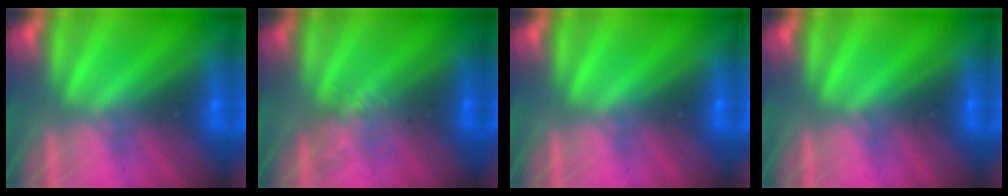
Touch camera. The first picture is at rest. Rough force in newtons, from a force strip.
{"total": 2.1}
{"total": 0.0}
{"total": 0.0}